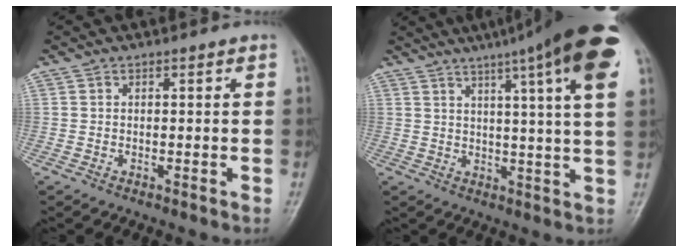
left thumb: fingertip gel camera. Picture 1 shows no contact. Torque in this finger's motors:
{"motor_torque": [1.90, -0.13, 1.86, -0.91, 0.29]}